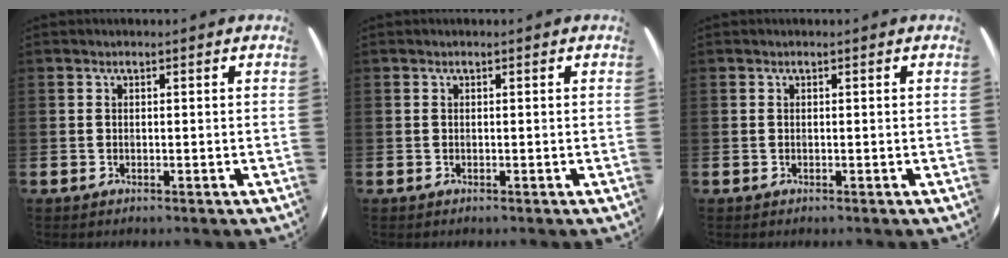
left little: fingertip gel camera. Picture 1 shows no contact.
{"total": 0.0}
{"total": 0.0}